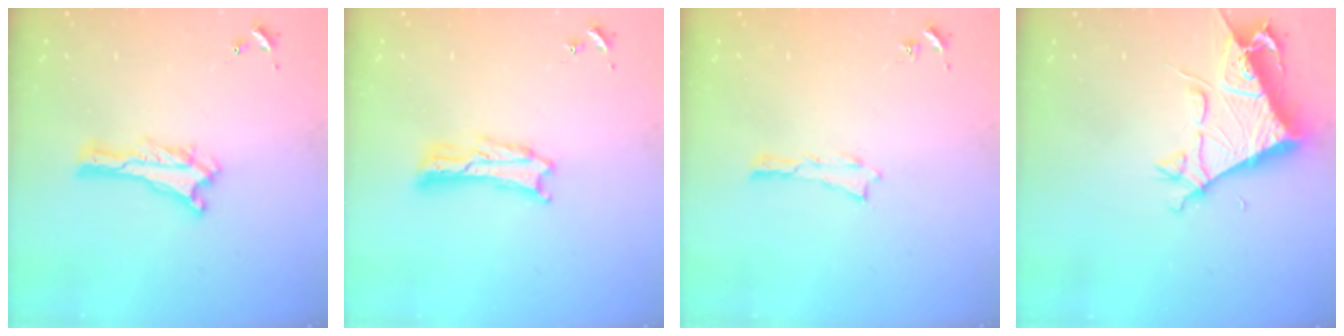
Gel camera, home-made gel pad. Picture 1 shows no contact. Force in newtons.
{"total": 1.6, "press": 1.6, "slide": 0.3}
{"total": 0.0}
{"total": 6.6, "press": 6.6, "slide": 0.7}